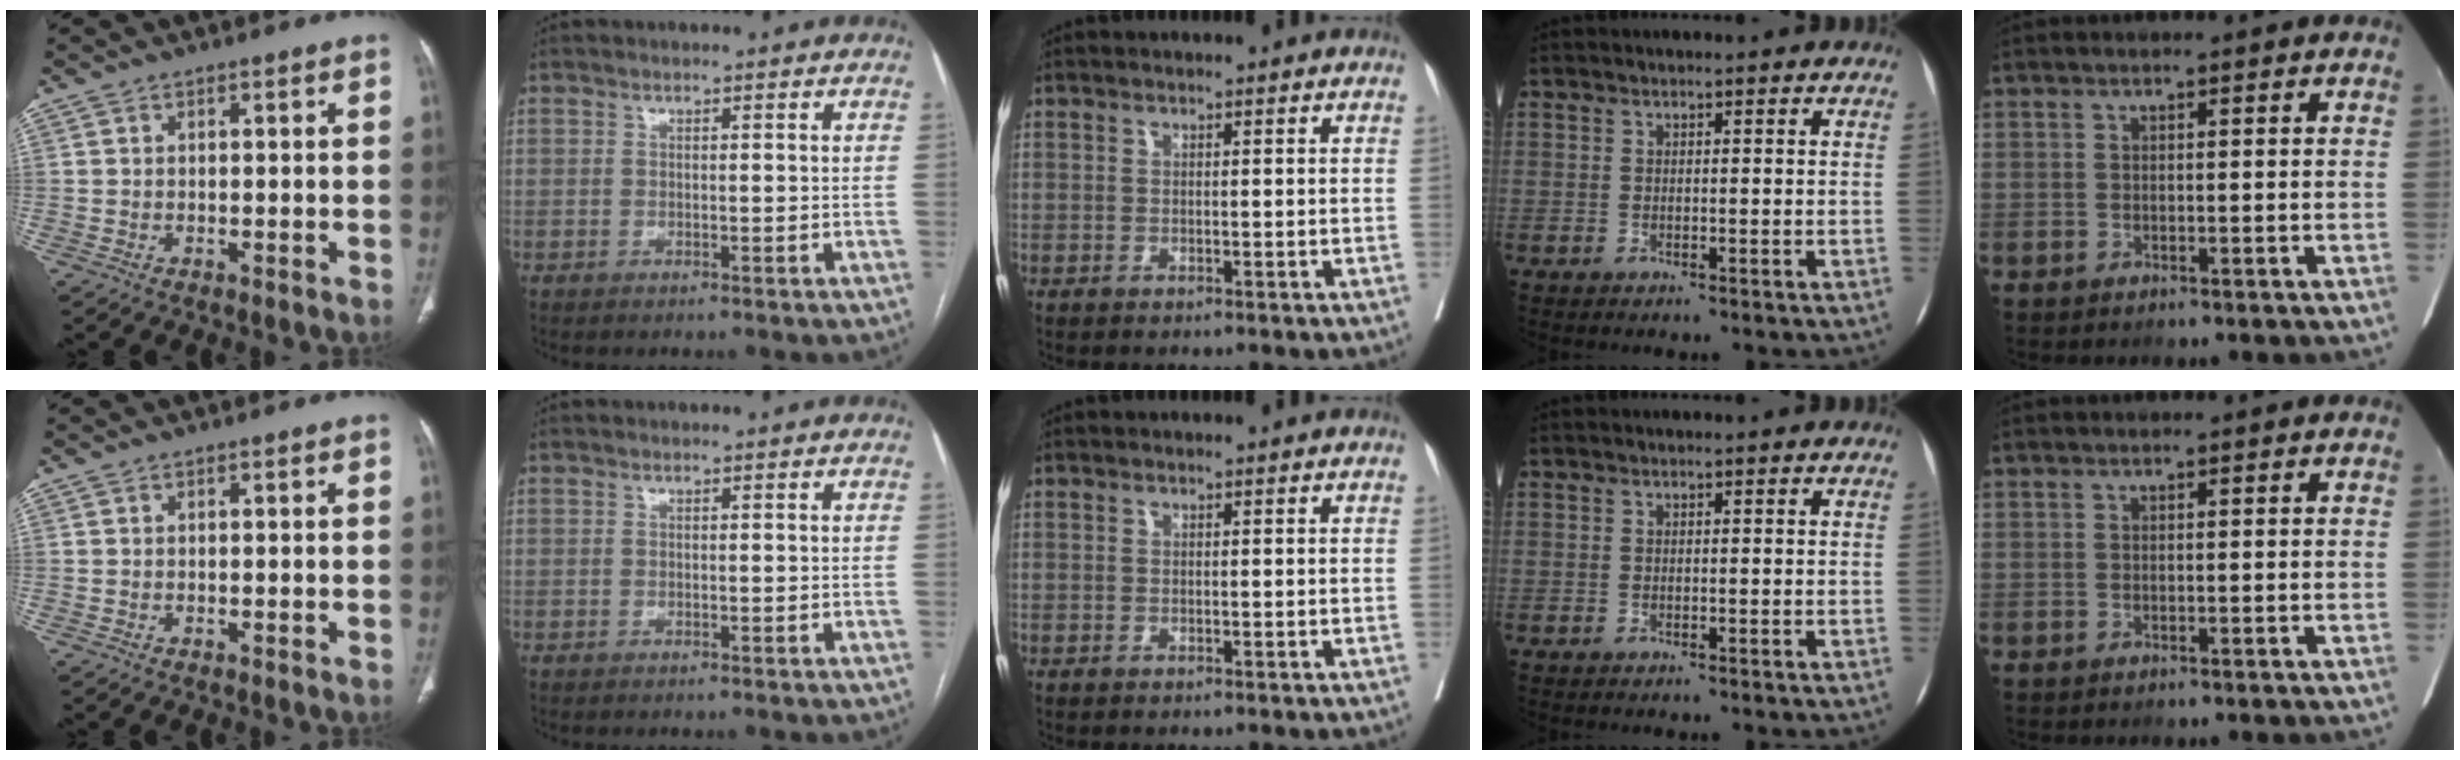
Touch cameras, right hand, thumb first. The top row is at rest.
{}